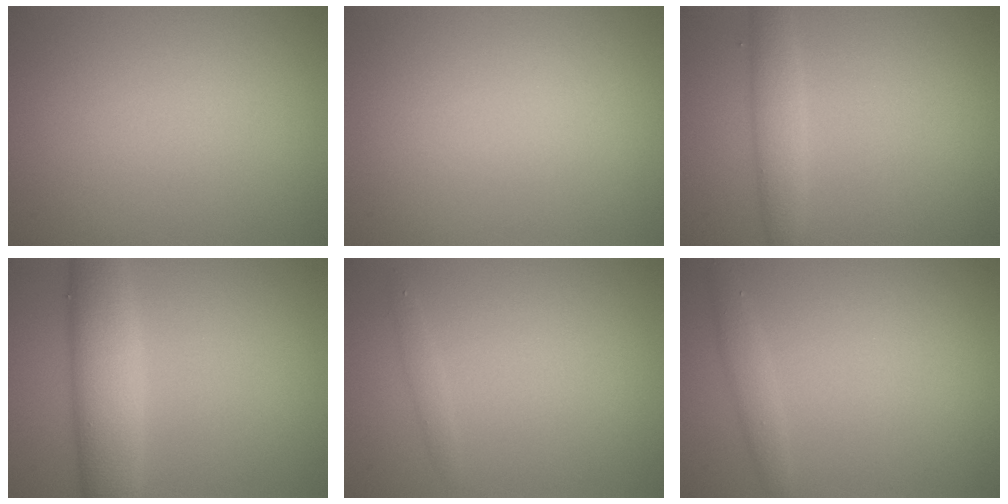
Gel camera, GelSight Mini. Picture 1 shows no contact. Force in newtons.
{"total": 0.0}
{"total": 2.4, "press": 2.4, "slide": 0.1}
{"total": 5.7, "press": 5.7, "slide": 0.2}
{"total": 0.8, "press": 0.8, "slide": 0.1}
{"total": 1.4, "press": 1.4, "slide": 0.0}